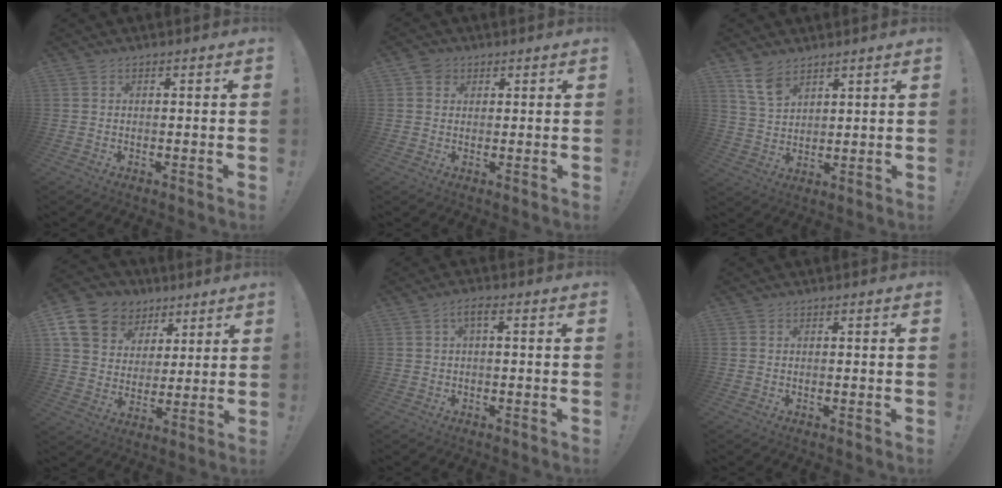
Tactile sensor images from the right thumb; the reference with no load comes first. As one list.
[{"total": 3.5, "force": [1.7, 2.9, 0.8], "torque": [-0.009, -0.004, 0.031]}, {"total": 8.2, "force": [5.7, 4.5, 3.9], "torque": [-0.069, -0.029, 0.110]}, {"total": 14.8, "force": [7.8, 11.2, 5.6], "torque": [-0.083, -0.045, 0.162]}, {"total": 2.9, "force": [0.0, 0.8, 2.8], "torque": [-0.053, 0.007, -0.002]}, {"total": 0.0}]